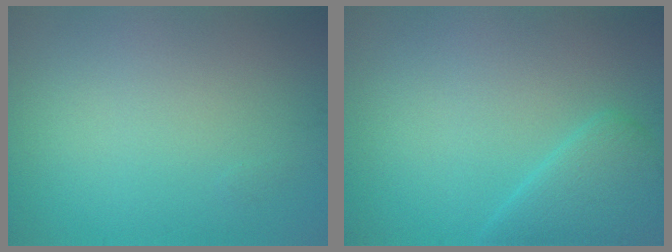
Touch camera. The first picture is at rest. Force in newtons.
{"total": 3.1, "press": 3.1, "slide": 0.1}